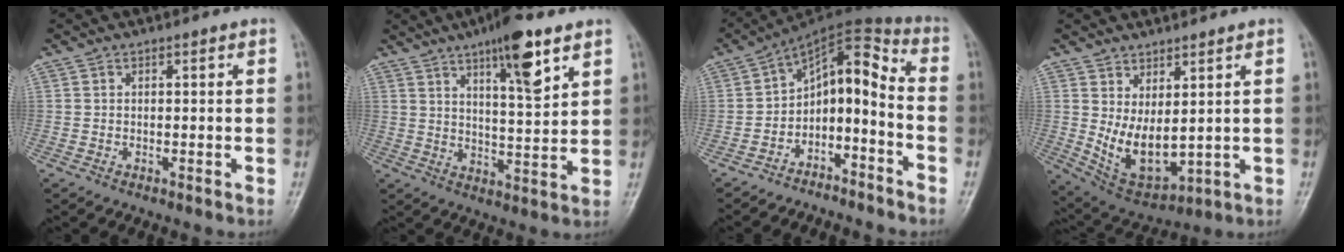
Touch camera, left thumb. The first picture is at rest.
{"total": 11.8, "force": [6.8, 2.7, 9.2], "torque": [-0.131, -0.036, 0.107]}
{"total": 10.8, "force": [-5.2, 5.3, 7.8], "torque": [-0.100, 0.096, -0.095]}
{"total": 9.5, "force": [1.7, 4.7, 8.0], "torque": [-0.129, -0.031, 0.057]}